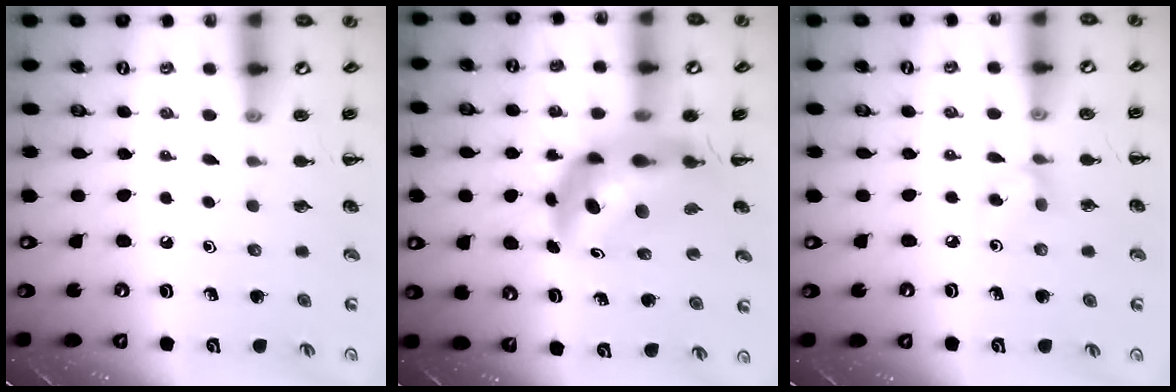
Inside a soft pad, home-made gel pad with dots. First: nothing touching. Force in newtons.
{"total": 10.3, "press": 9.8, "slide": 3.1}
{"total": 4.2, "press": 4.1, "slide": 0.9}